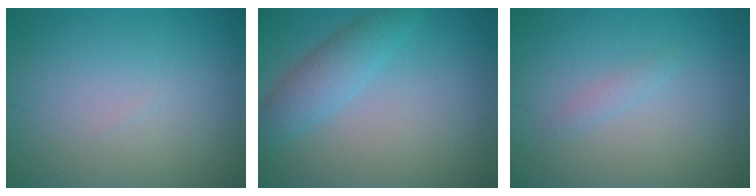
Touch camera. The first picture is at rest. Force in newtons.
{"total": 3.3, "press": 3.3, "slide": 0.2}
{"total": 0.9, "press": 0.8, "slide": 0.1}